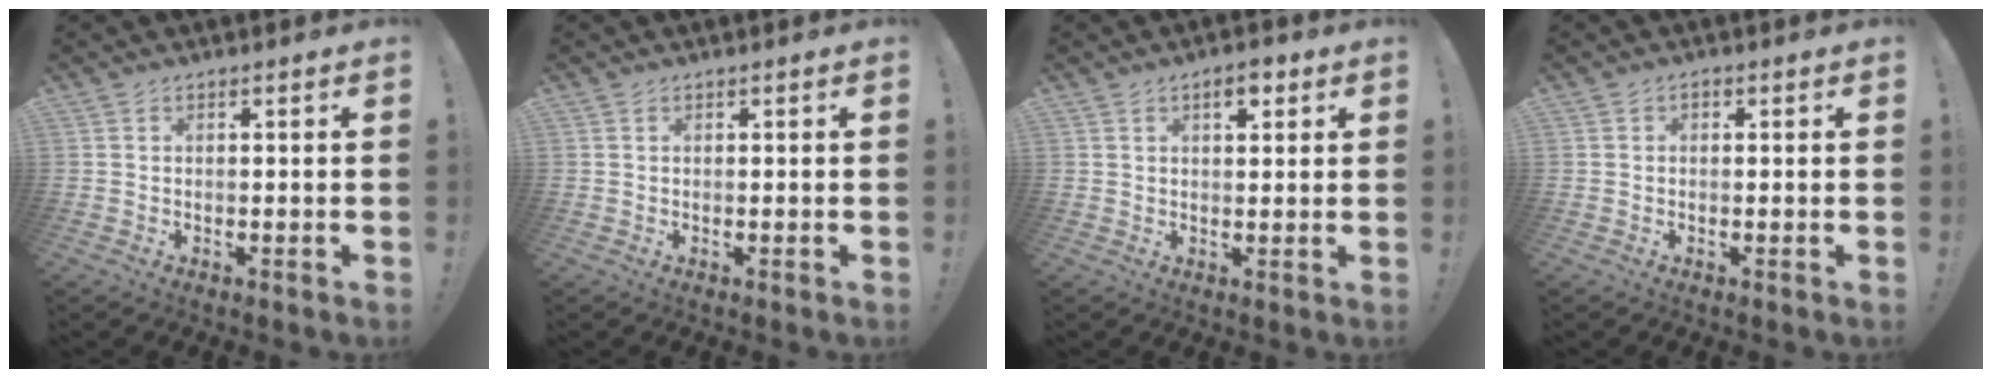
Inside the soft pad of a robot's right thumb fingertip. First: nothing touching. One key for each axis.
{"total": 0.0}
{"total": 4.2, "fx": 2.3, "fy": 2.1, "fz": 2.9, "tx": -0.031, "ty": -0.007, "tz": 0.034}
{"total": 0.8, "fx": -0.2, "fy": 0.6, "fz": 0.5, "tx": -0.016, "ty": 0.007, "tz": -0.003}